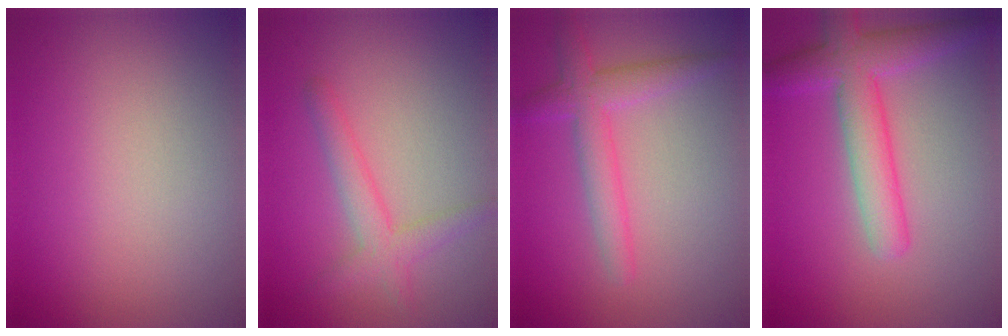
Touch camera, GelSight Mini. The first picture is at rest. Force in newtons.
{"total": 2.8, "press": 2.8, "slide": 0.2}
{"total": 3.4, "press": 3.4, "slide": 0.1}
{"total": 5.3, "press": 5.3, "slide": 0.2}